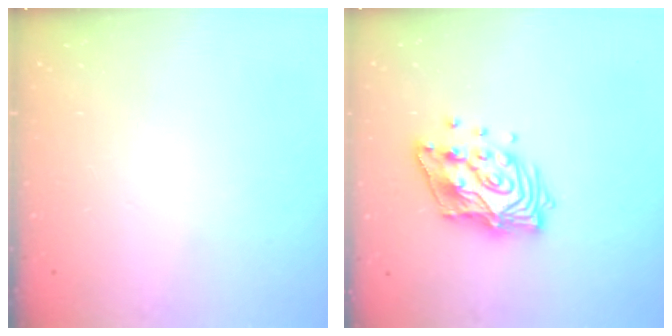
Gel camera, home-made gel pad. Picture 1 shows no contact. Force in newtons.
{"total": 13.9, "press": 13.8, "slide": 1.5}